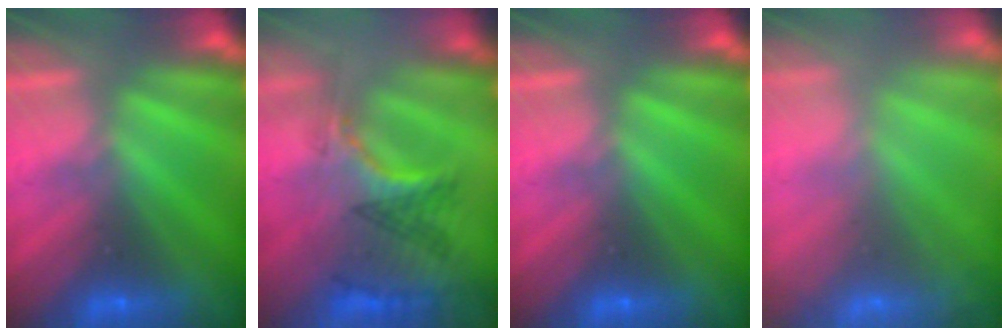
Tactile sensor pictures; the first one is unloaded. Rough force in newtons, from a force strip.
{"total": 3.2}
{"total": 0.0}
{"total": 7.8}